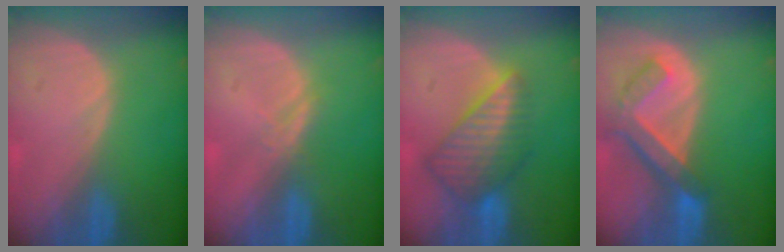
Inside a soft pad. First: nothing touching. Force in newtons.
{"total": 1.3, "press": 1.3, "slide": 0.1}
{"total": 8.4, "press": 7.3, "slide": 4.1}
{"total": 7.4, "press": 6.4, "slide": 3.6}